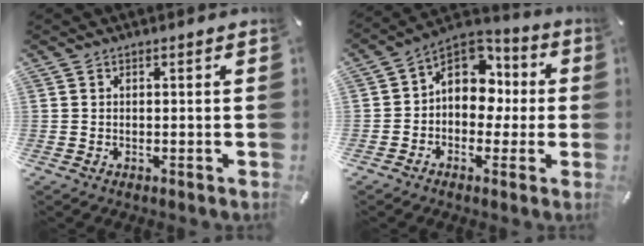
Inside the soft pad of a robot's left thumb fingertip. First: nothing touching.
{"total": 11.4, "force": [1.7, 9.4, 6.3], "torque": [-0.101, -0.010, 0.034]}